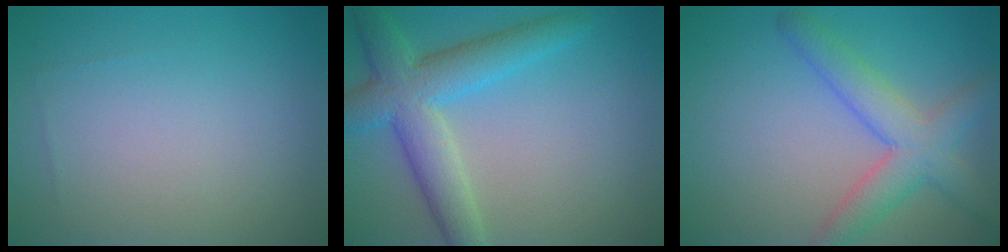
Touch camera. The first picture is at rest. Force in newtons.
{"total": 6.3, "press": 6.3, "slide": 0.2}
{"total": 4.8, "press": 4.8, "slide": 0.2}